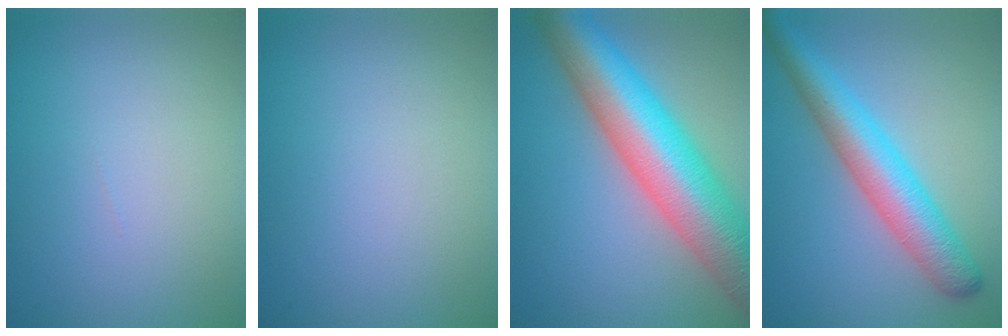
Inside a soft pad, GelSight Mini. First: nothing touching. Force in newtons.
{"total": 0.0}
{"total": 13.0, "press": 13.0, "slide": 0.5}
{"total": 6.3, "press": 6.3, "slide": 0.1}